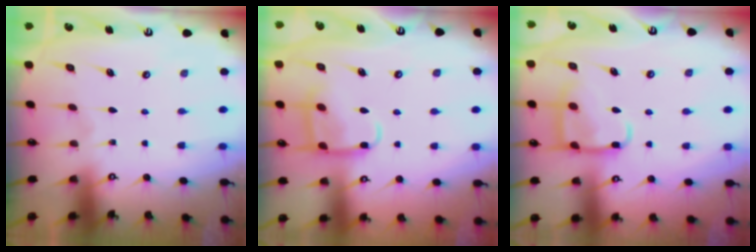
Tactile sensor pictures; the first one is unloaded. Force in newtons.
{"total": 11.8, "press": 11.7, "slide": 1.2}
{"total": 12.4, "press": 12.4, "slide": 1.1}